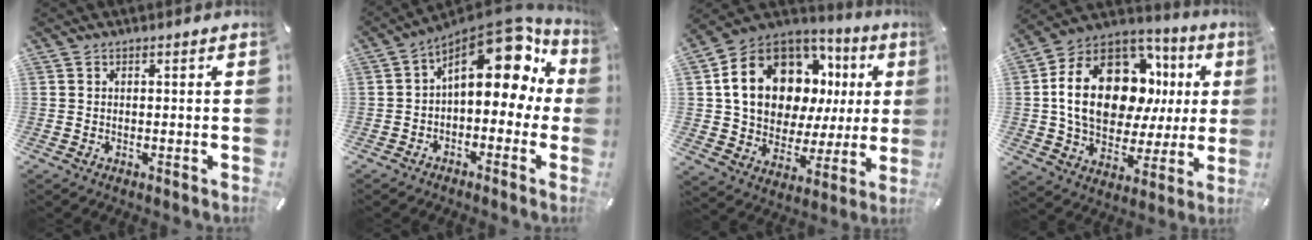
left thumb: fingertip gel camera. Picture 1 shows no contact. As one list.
[{"total": 16.4, "force": [6.9, 8.8, 12.0], "torque": [-0.164, -0.054, 0.115]}, {"total": 19.3, "force": [7.2, 14.0, 11.3], "torque": [-0.213, -0.042, 0.137]}, {"total": 22.8, "force": [4.4, 15.5, 16.1], "torque": [-0.300, -0.021, 0.076]}]